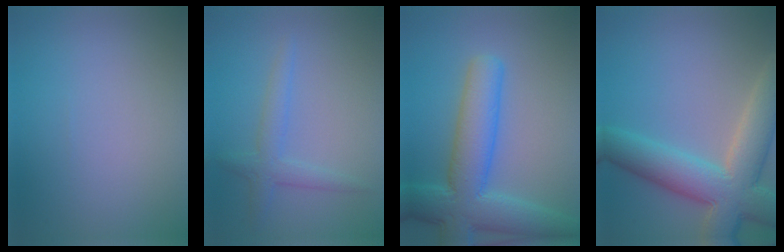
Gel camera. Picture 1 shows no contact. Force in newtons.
{"total": 2.3, "press": 2.3, "slide": 0.1}
{"total": 8.2, "press": 8.2, "slide": 0.3}
{"total": 9.4, "press": 9.4, "slide": 1.0}